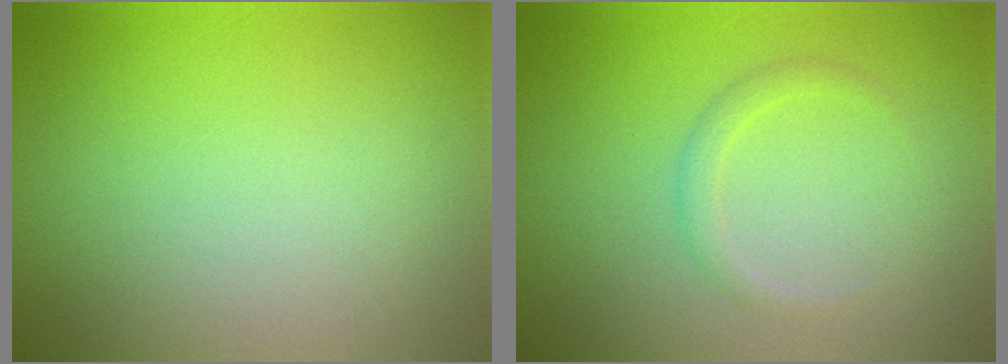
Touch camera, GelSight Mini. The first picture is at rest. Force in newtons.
{"total": 1.3, "press": 1.3, "slide": 0.1}